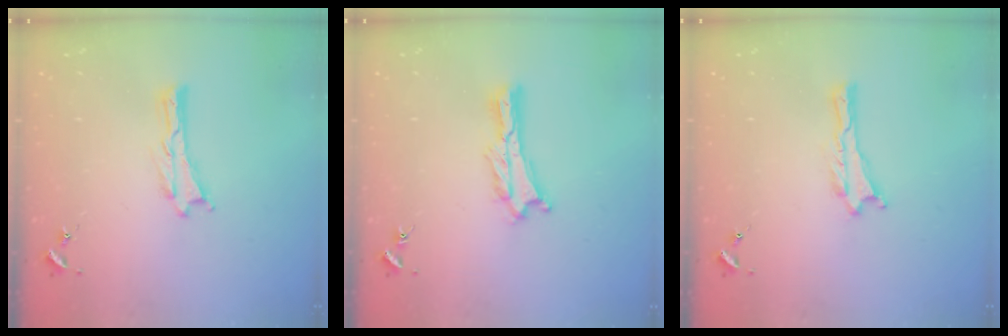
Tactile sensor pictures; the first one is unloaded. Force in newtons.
{"total": 1.8, "press": 1.8, "slide": 0.2}
{"total": 0.0}